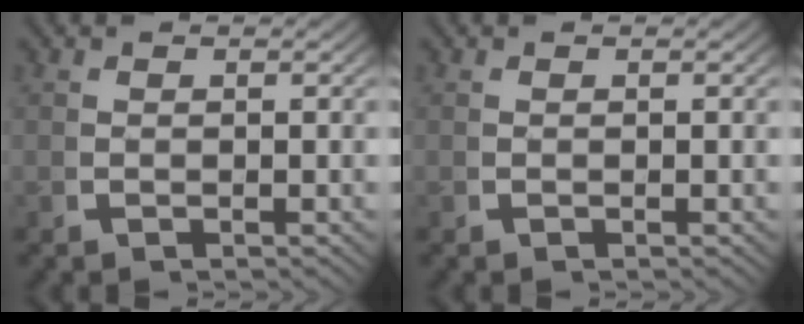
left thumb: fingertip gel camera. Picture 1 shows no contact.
{"total": 0.0}